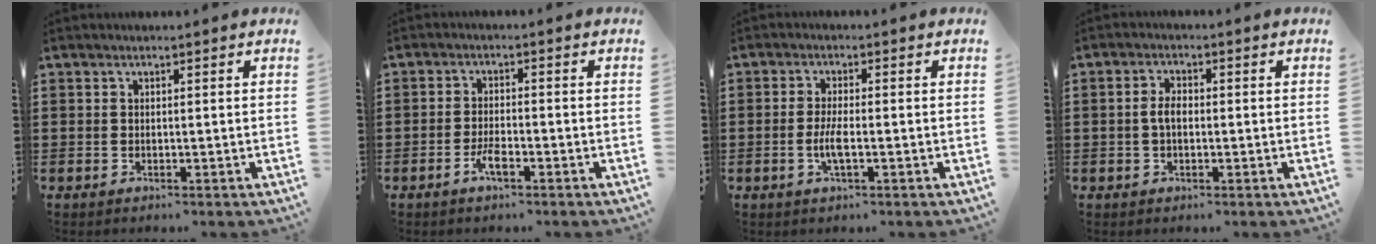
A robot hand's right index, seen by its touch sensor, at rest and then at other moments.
{"total": 3.1, "force": [-1.8, 0.8, 2.4], "torque": [-0.055, -0.001, -0.038]}
{"total": 3.5, "force": [-0.9, 0.7, 3.2], "torque": [-0.071, -0.005, -0.022]}
{"total": 2.8, "force": [-0.2, 1.4, 2.4], "torque": [-0.054, 0.001, -0.007]}